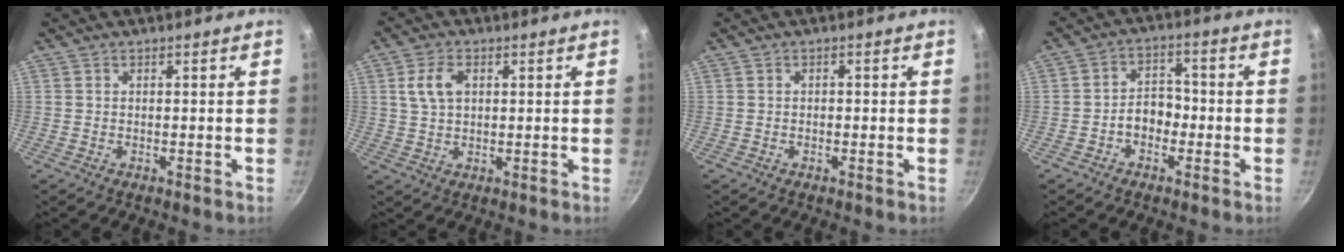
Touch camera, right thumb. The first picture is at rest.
{"total": 5.5, "force": [1.6, 3.4, 4.0], "torque": [-0.080, 0.002, 0.030]}
{"total": 0.7, "force": [-0.1, 0.5, 0.5], "torque": [-0.004, 0.004, -0.002]}
{"total": 5.7, "force": [-1.8, 4.1, 3.4], "torque": [-0.034, 0.027, -0.042]}